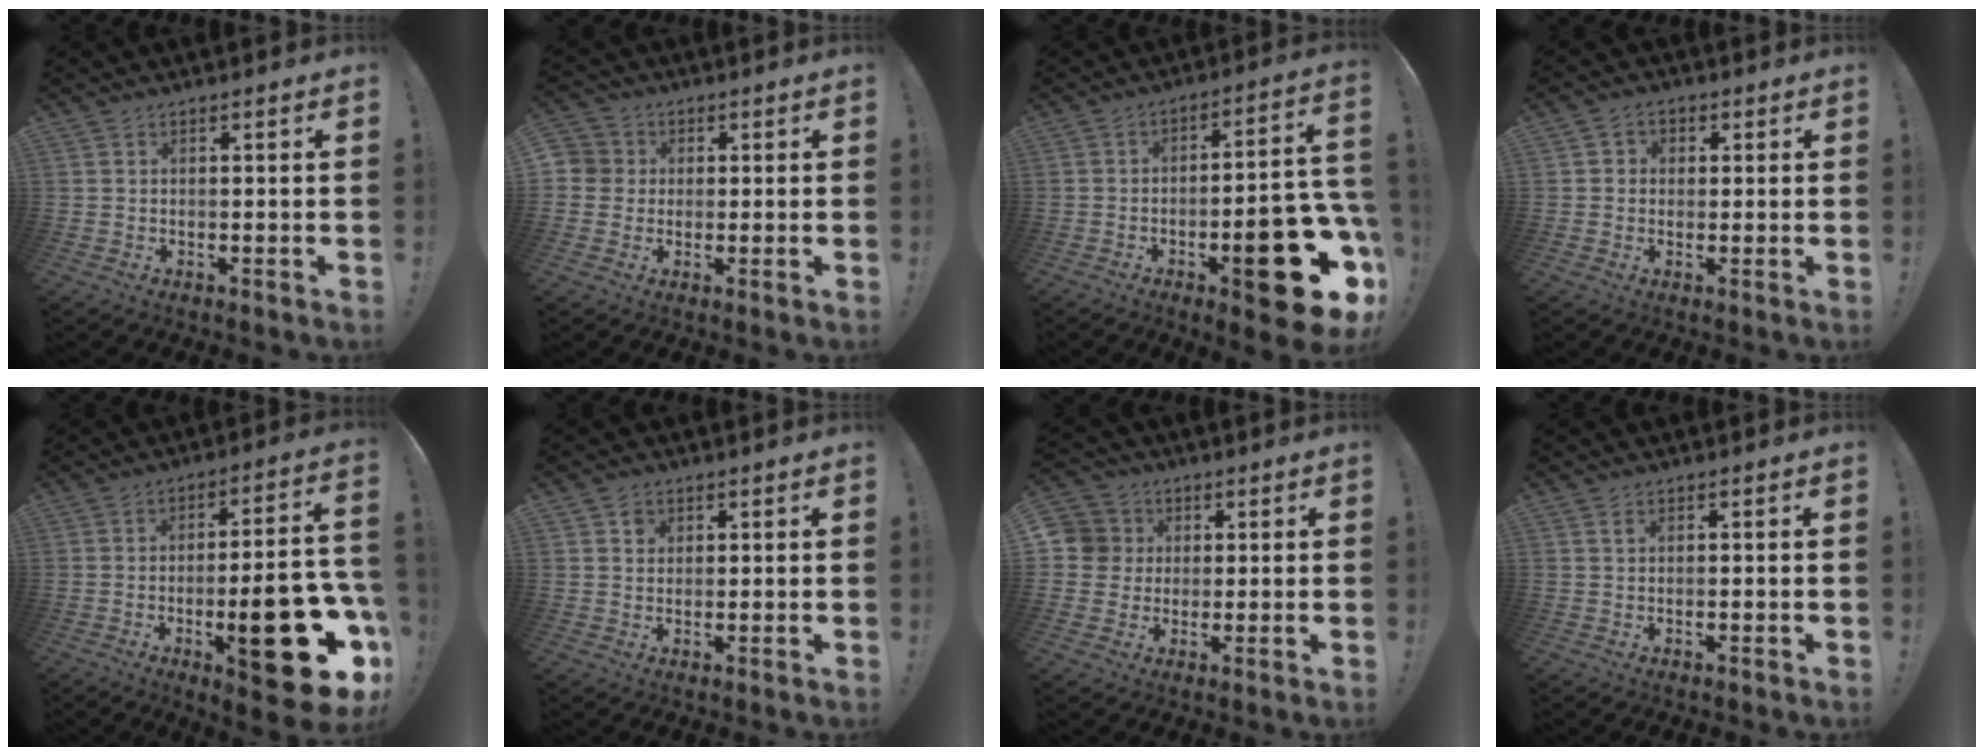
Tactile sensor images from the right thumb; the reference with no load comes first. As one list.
[{"total": 4.6, "force": [0.0, 4.4, 1.3], "torque": [-0.031, 0.005, 0.000]}, {"total": 21.3, "force": [-8.2, 6.8, 18.4], "torque": [-0.225, 0.046, -0.110]}, {"total": 3.2, "force": [-0.2, 3.0, 1.1], "torque": [-0.013, 0.007, -0.005]}, {"total": 24.7, "force": [-8.0, 7.7, 22.1], "torque": [-0.298, 0.036, -0.109]}, {"total": 2.7, "force": [1.2, 2.3, 0.5], "torque": [0.006, -0.009, 0.017]}, {"total": 7.3, "force": [0.6, 7.1, 1.5], "torque": [-0.035, 0.009, 0.016]}, {"total": 0.7, "force": [0.3, 0.3, 0.5], "torque": [-0.016, 0.005, 0.006]}]